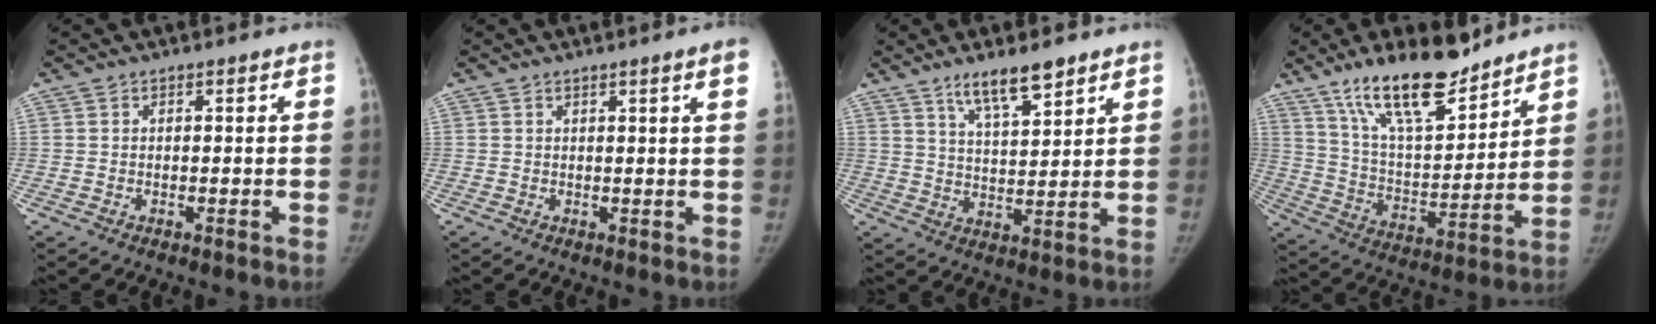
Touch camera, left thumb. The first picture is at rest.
{"total": 3.4, "force": [1.8, -0.4, 2.9], "torque": [-0.035, -0.003, 0.019]}
{"total": 8.7, "force": [6.2, 2.2, 5.7], "torque": [-0.085, -0.038, 0.112]}
{"total": 18.9, "force": [13.9, 6.3, 11.1], "torque": [-0.151, -0.078, 0.246]}